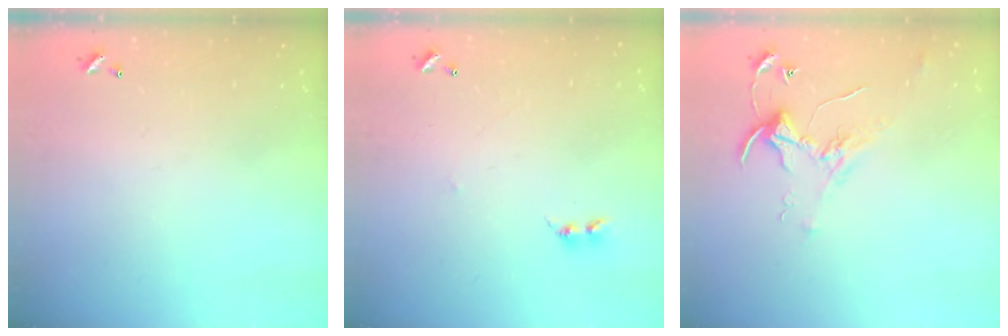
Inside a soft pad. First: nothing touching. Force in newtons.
{"total": 2.5, "press": 2.4, "slide": 0.4}
{"total": 2.1, "press": 2.1, "slide": 0.1}